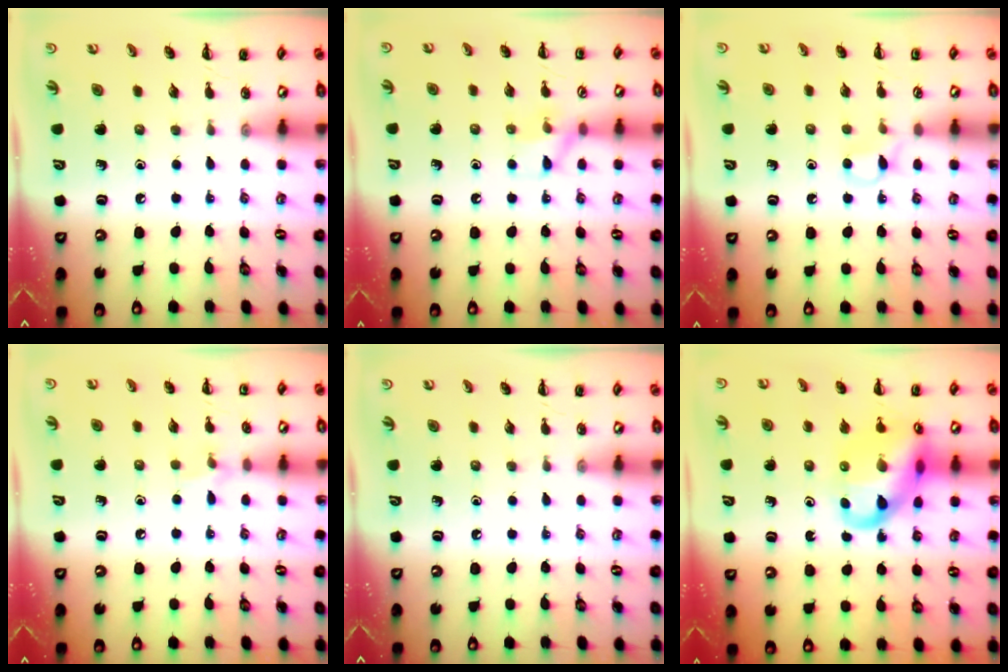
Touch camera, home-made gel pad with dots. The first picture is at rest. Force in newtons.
{"total": 6.6, "press": 6.5, "slide": 0.9}
{"total": 3.6, "press": 3.3, "slide": 1.3}
{"total": 5.2, "press": 4.9, "slide": 1.7}
{"total": 0.0}
{"total": 16.7, "press": 16.3, "slide": 3.4}